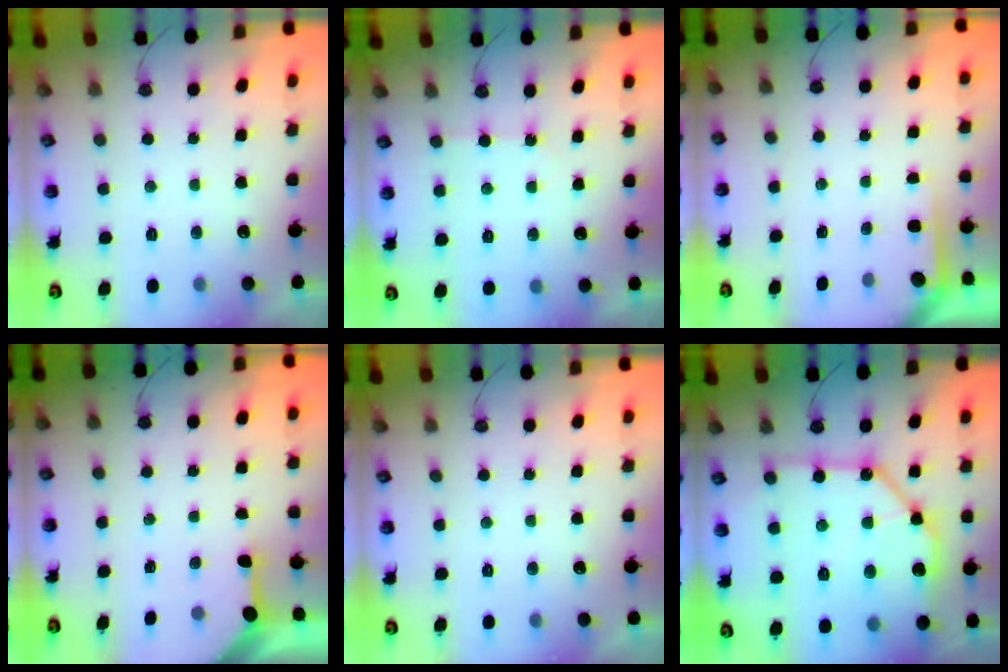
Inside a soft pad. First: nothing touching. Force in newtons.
{"total": 2.2, "press": 2.2, "slide": 0.4}
{"total": 2.4, "press": 2.4, "slide": 0.2}
{"total": 3.2, "press": 3.2, "slide": 0.3}
{"total": 0.0}
{"total": 15.7, "press": 15.6, "slide": 1.2}